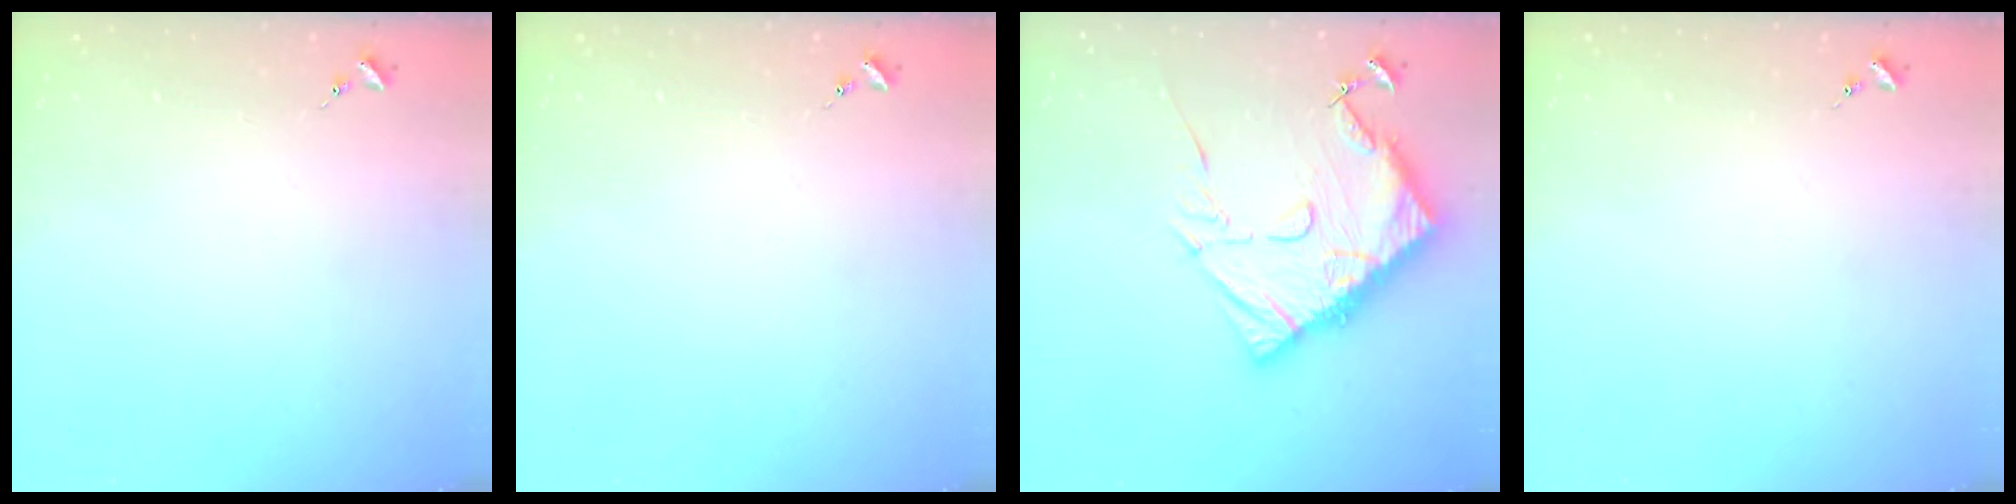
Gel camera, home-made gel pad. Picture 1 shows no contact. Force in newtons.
{"total": 0.0}
{"total": 18.0, "press": 17.9, "slide": 1.9}
{"total": 0.0}